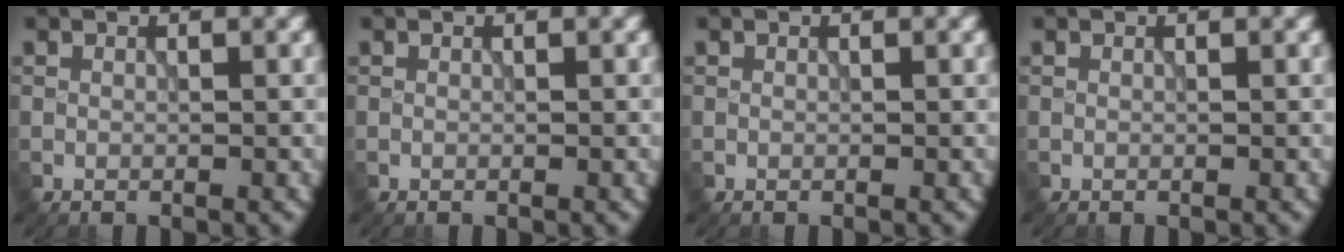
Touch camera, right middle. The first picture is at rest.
{"total": 0.0}
{"total": 0.0}
{"total": 0.0}